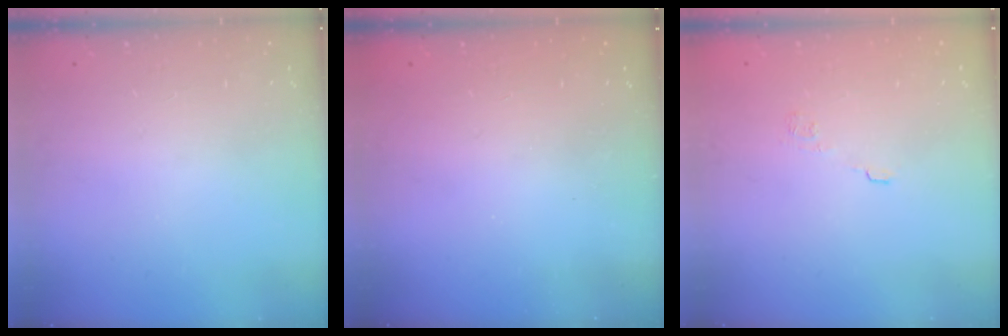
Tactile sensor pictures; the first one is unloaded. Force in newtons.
{"total": 2.4, "press": 2.3, "slide": 0.8}
{"total": 6.5, "press": 6.4, "slide": 1.1}